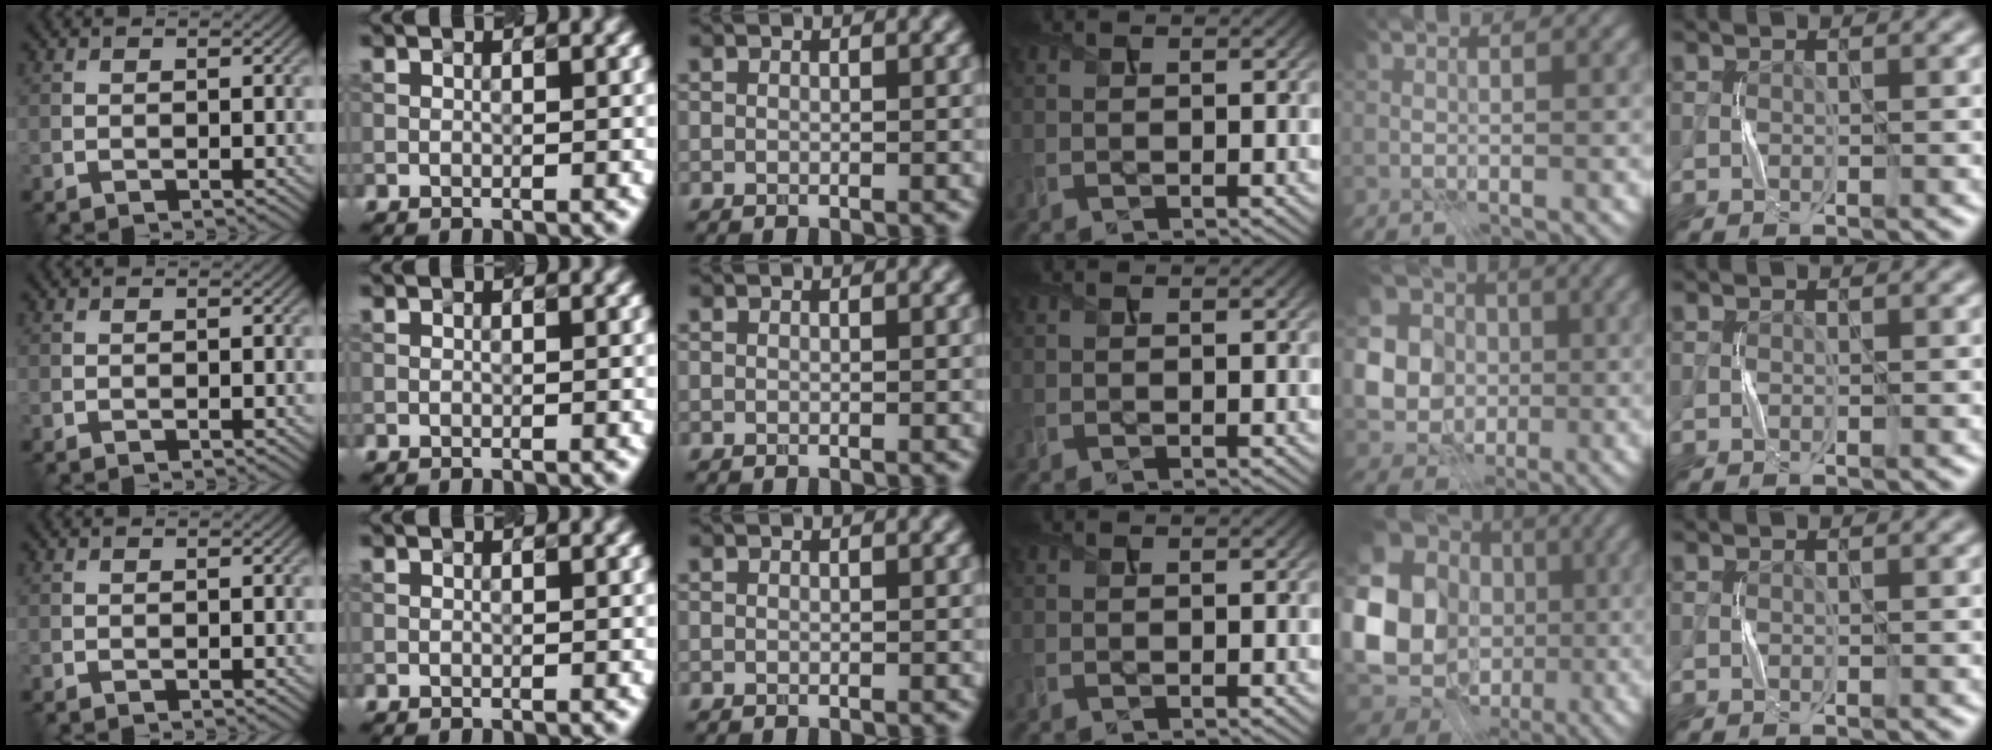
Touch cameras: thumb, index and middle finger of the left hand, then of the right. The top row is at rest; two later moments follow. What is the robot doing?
{"motion": "press", "object": "calculator"}